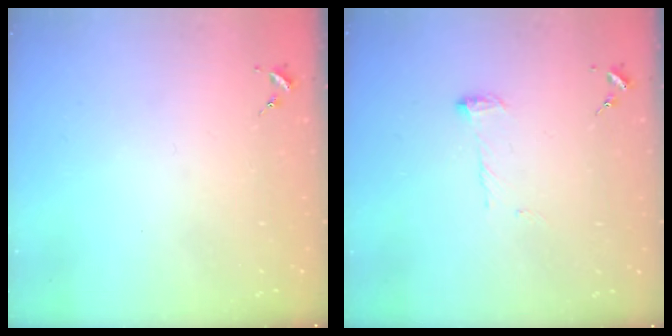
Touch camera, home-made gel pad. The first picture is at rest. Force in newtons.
{"total": 6.6, "press": 6.5, "slide": 0.8}